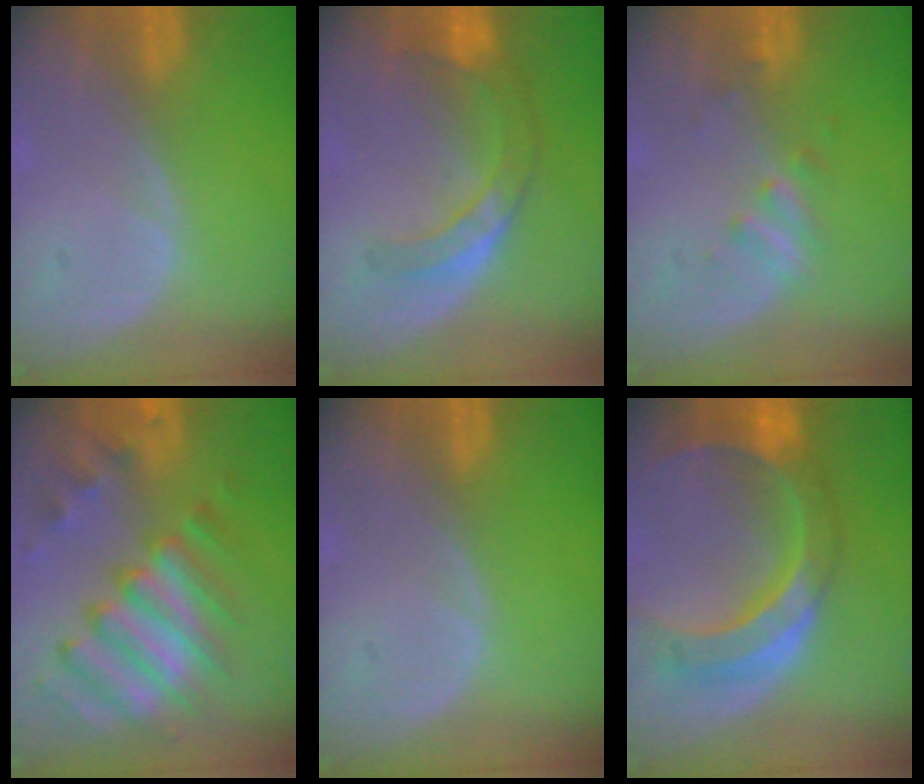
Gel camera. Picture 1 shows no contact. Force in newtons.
{"total": 7.4, "press": 6.4, "slide": 3.7}
{"total": 2.3, "press": 2.3, "slide": 0.3}
{"total": 11.8, "press": 10.2, "slide": 5.9}
{"total": 0.0}
{"total": 11.5, "press": 9.8, "slide": 6.1}